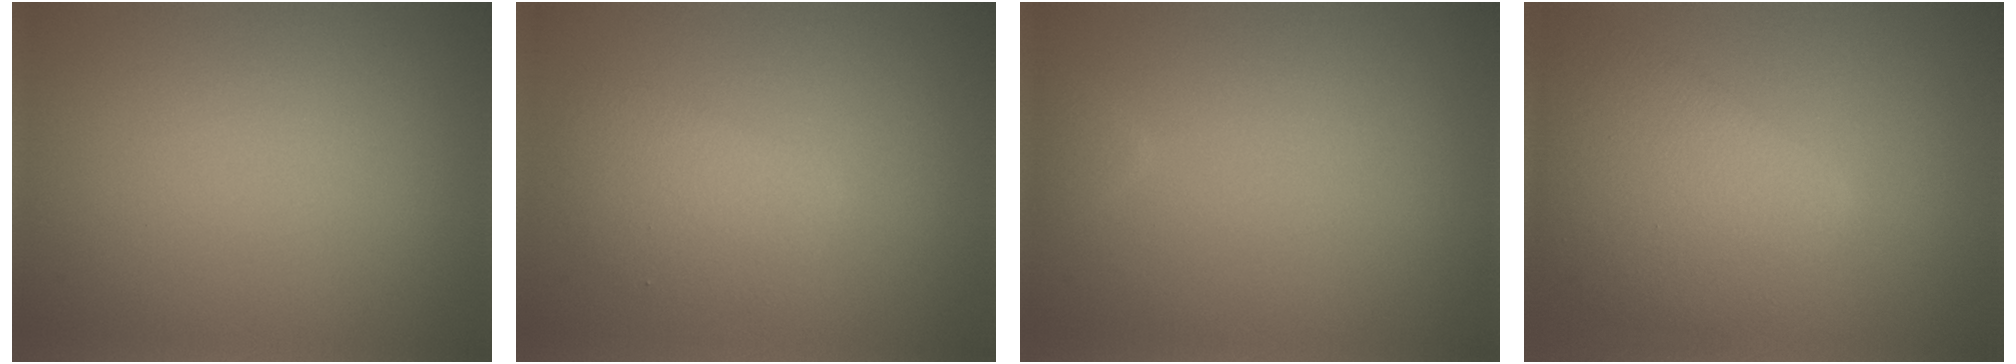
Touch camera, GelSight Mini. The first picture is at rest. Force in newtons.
{"total": 2.9, "press": 2.9, "slide": 0.1}
{"total": 0.7, "press": 0.7, "slide": 0.1}
{"total": 6.3, "press": 6.3, "slide": 0.1}